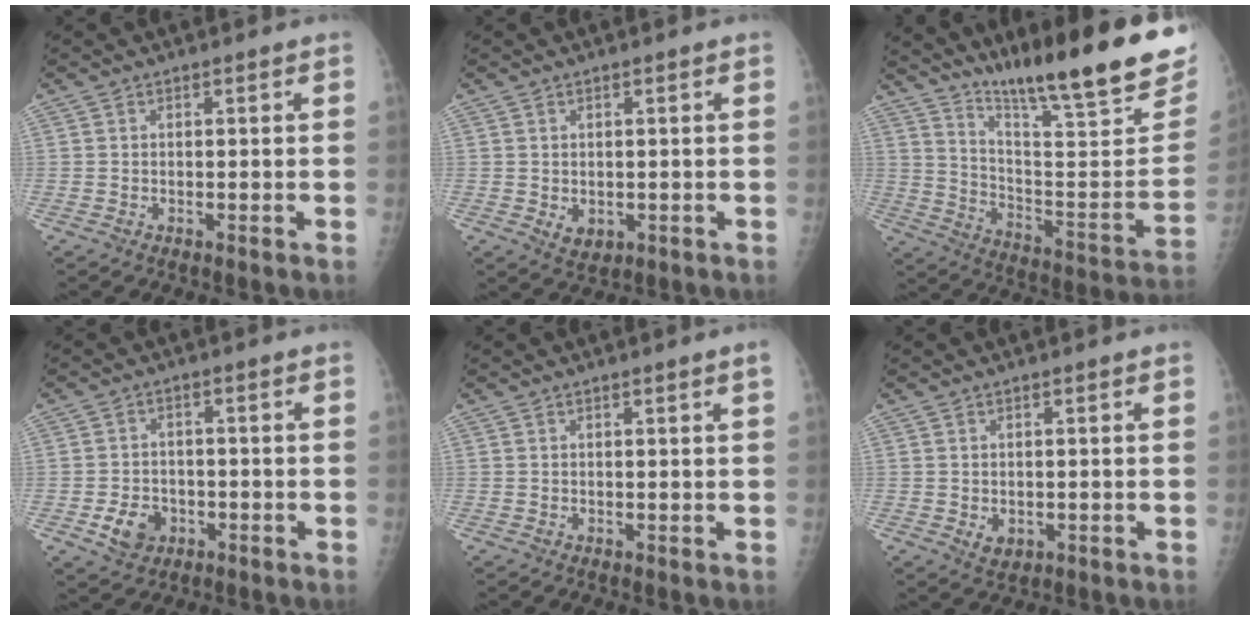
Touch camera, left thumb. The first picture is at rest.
{"total": 3.1, "force": [-0.4, 2.3, 2.0], "torque": [-0.022, -0.004, 0.005]}
{"total": 27.0, "force": [19.8, 3.5, 18.1], "torque": [-0.261, -0.107, 0.308]}
{"total": 5.8, "force": [-2.2, 4.6, 2.8], "torque": [-0.035, 0.011, -0.032]}
{"total": 1.3, "force": [0.6, -0.4, 1.1], "torque": [-0.020, -0.002, 0.010]}
{"total": 2.7, "force": [-0.5, 2.0, 1.7], "torque": [-0.017, -0.002, 0.002]}